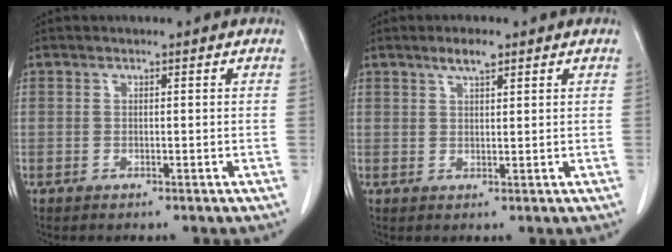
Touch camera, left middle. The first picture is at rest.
{"total": 2.8, "force": [1.9, 0.5, 1.9], "torque": [-0.040, 0.003, 0.034]}